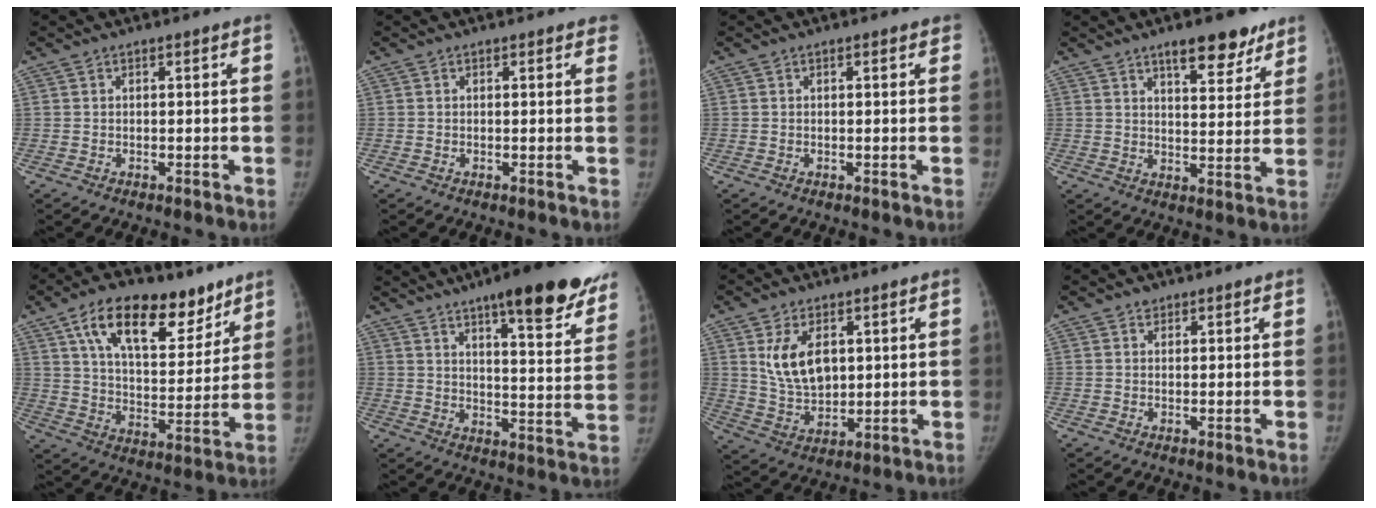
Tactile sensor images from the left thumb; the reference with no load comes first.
{"total": 1.8, "force": [1.5, 0.7, 0.8], "torque": [0.007, -0.001, 0.006]}
{"total": 0.9, "force": [0.4, 0.3, 0.7], "torque": [-0.008, 0.002, 0.002]}
{"total": 10.2, "force": [7.0, 3.8, 6.4], "torque": [-0.057, -0.040, 0.101]}
{"total": 20.4, "force": [12.2, 10.1, 12.9], "torque": [-0.163, -0.042, 0.204]}
{"total": 23.4, "force": [16.5, 5.1, 15.8], "torque": [-0.182, -0.069, 0.217]}
{"total": 9.7, "force": [3.0, 5.9, 7.1], "torque": [-0.107, -0.019, 0.070]}
{"total": 1.0, "force": [0.7, 0.7, 0.1], "torque": [0.009, -0.004, 0.007]}